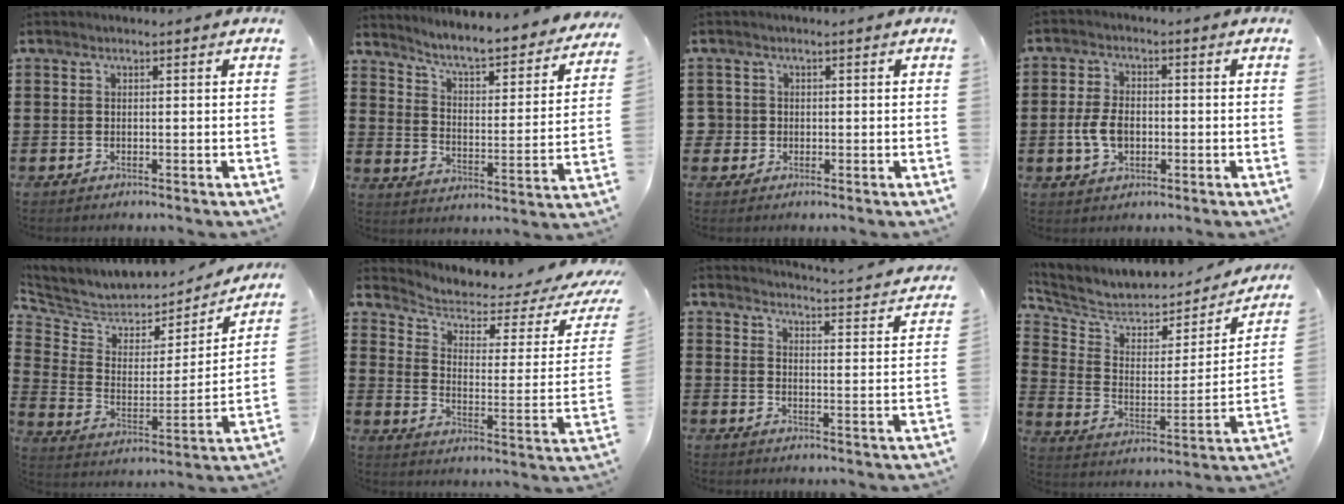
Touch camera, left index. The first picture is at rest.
{"total": 5.0, "force": [4.6, -0.3, 2.0], "torque": [-0.062, -0.045, 0.068]}
{"total": 1.7, "force": [-0.1, 1.7, 0.3], "torque": [-0.013, 0.006, -0.007]}
{"total": 5.4, "force": [-1.0, 3.3, 4.1], "torque": [-0.097, 0.001, -0.023]}
{"total": 5.0, "force": [4.5, 2.1, 0.3], "torque": [-0.043, -0.039, 0.073]}
{"total": 3.6, "force": [2.4, 1.5, 2.3], "torque": [-0.061, -0.020, 0.036]}
{"total": 3.1, "force": [3.0, -0.6, 0.6], "torque": [-0.022, -0.037, 0.043]}
{"total": 6.0, "force": [5.1, 2.4, 1.9], "torque": [-0.062, -0.040, 0.084]}